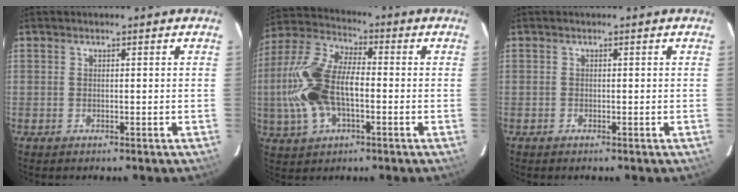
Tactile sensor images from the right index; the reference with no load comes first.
{"total": 16.1, "force": [-2.2, 8.5, 13.5], "torque": [-0.294, 0.012, -0.043]}
{"total": 0.0}